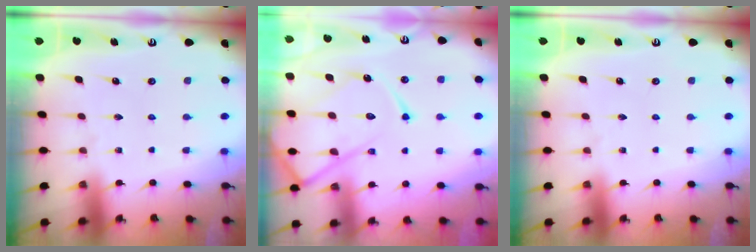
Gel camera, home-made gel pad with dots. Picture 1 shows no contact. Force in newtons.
{"total": 17.2, "press": 17.1, "slide": 1.7}
{"total": 0.0}